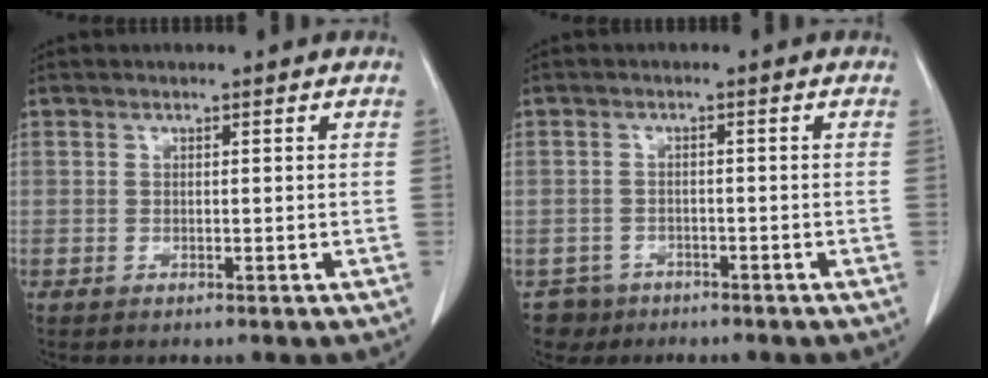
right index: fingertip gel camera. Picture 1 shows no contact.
{"total": 4.0, "force": [-2.6, 3.0, -0.6], "torque": [0.011, 0.008, -0.044]}